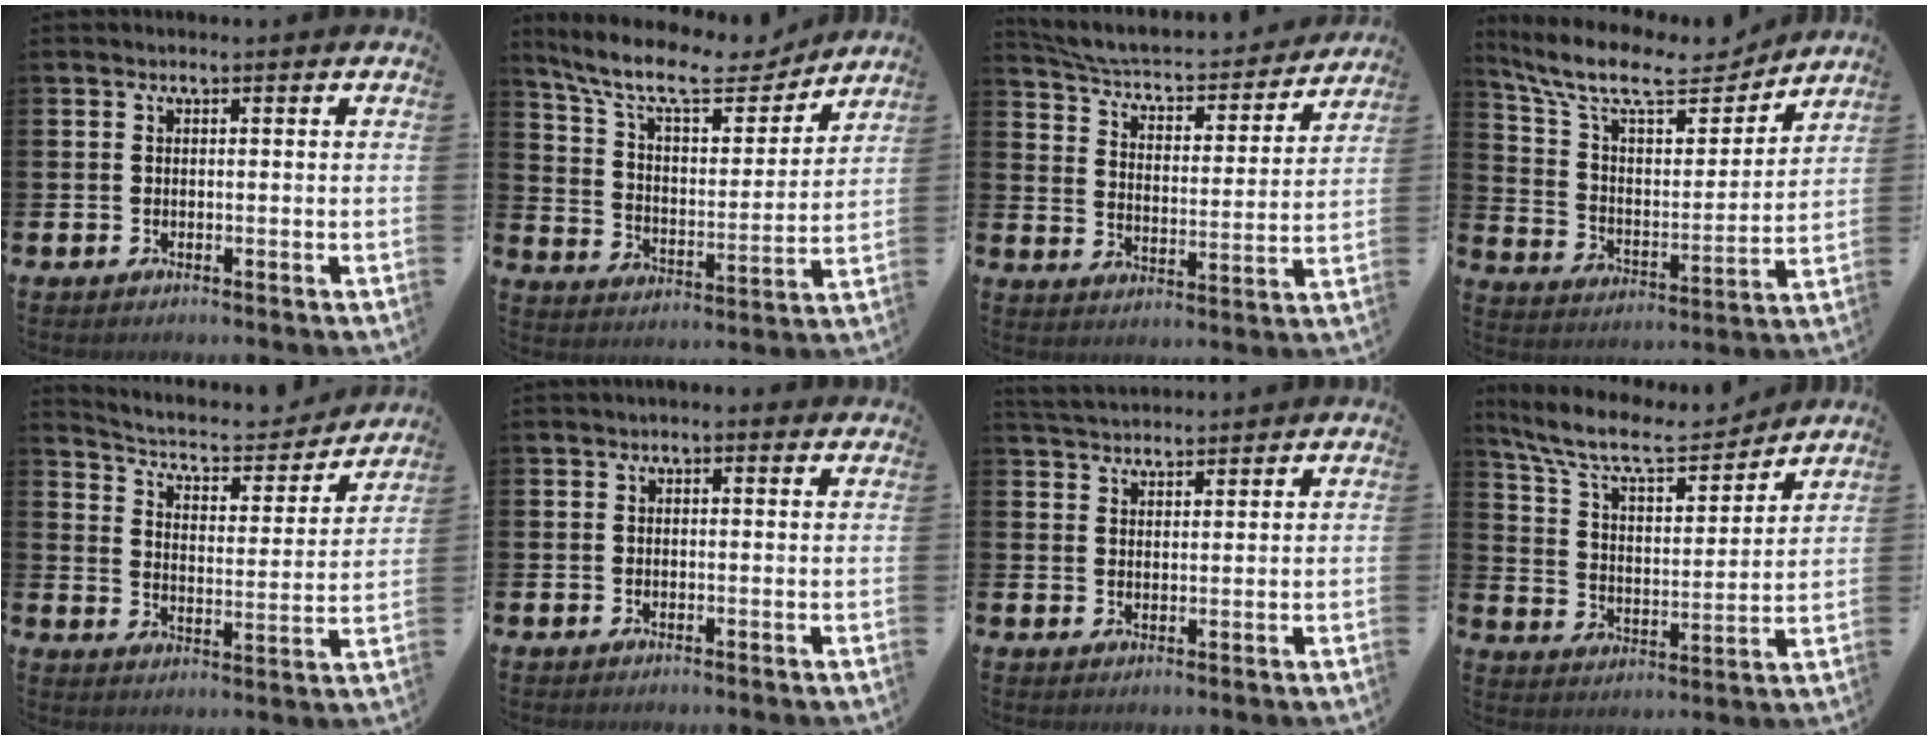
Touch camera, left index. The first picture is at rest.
{"total": 11.8, "force": [10.3, 3.2, 4.8], "torque": [-0.123, -0.063, 0.176]}
{"total": 5.2, "force": [4.8, 1.2, 1.4], "torque": [-0.057, -0.042, 0.075]}
{"total": 12.2, "force": [10.4, 3.6, 5.2], "torque": [-0.132, -0.064, 0.179]}
{"total": 5.8, "force": [5.2, 1.8, 1.7], "torque": [-0.056, -0.041, 0.082]}
{"total": 0.5, "force": [0.3, 0.3, 0.3], "torque": [0.005, 0.001, 0.000]}
{"total": 3.7, "force": [3.6, 0.6, 0.3], "torque": [-0.015, -0.014, 0.067]}
{"total": 9.9, "force": [8.8, 2.4, 3.8], "torque": [-0.116, -0.052, 0.151]}